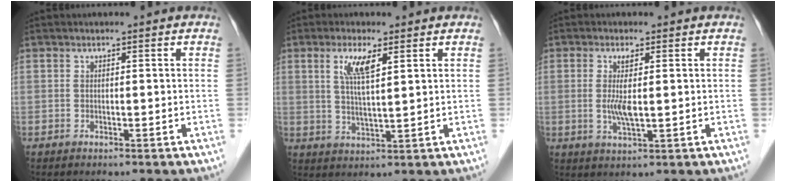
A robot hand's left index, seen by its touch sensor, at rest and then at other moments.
{"total": 5.4, "force": [2.3, 0.6, 4.9], "torque": [-0.099, 0.000, 0.046]}
{"total": 4.1, "force": [0.1, 0.5, 4.1], "torque": [-0.089, -0.008, 0.004]}